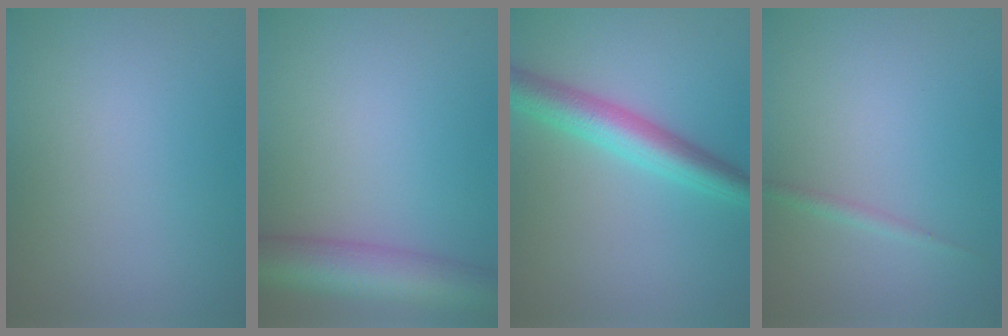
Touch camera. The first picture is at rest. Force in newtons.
{"total": 7.4, "press": 7.4, "slide": 0.3}
{"total": 5.0, "press": 5.0, "slide": 0.1}
{"total": 0.9, "press": 0.9, "slide": 0.1}